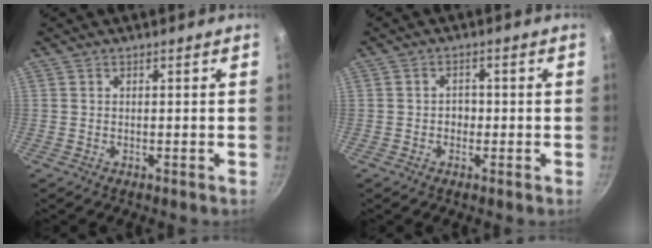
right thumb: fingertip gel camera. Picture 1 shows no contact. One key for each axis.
{"total": 2.1, "fx": -0.6, "fy": 1.7, "fz": 1.0, "tx": 0.000, "ty": 0.008, "tz": -0.012}